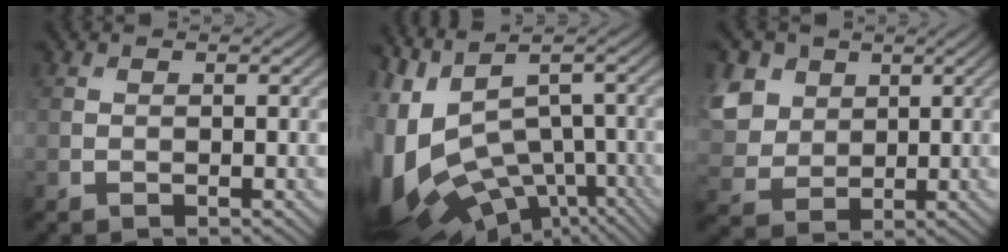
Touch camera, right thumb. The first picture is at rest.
{"total": 15.1, "force": [-3.0, 9.2, 11.6], "torque": [-0.286, -0.037, 0.003]}
{"total": 8.8, "force": [2.9, 7.0, 4.4], "torque": [-0.160, 0.012, 0.053]}